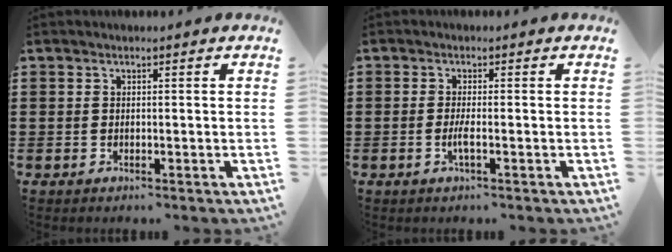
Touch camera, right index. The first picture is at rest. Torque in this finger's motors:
{"motor_torque": [2.14, 0.00, 0.06, 0.04]}